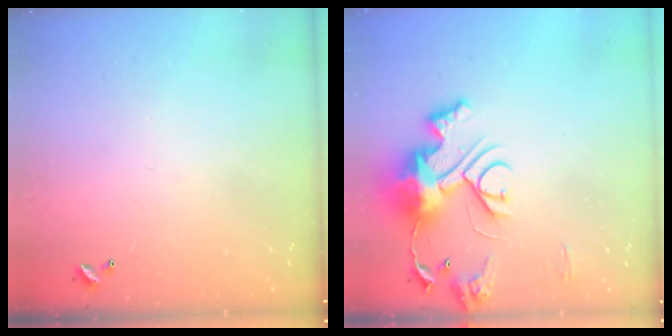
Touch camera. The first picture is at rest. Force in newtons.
{"total": 13.2, "press": 13.1, "slide": 1.4}